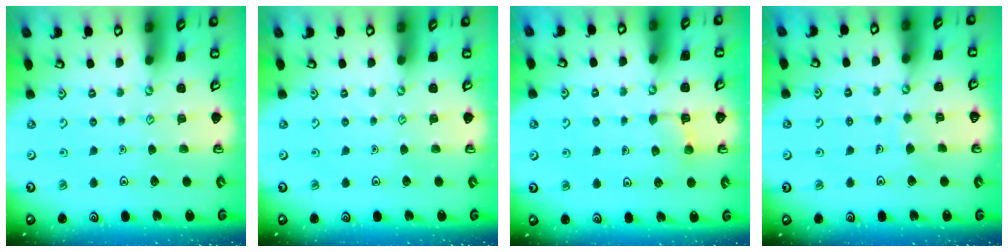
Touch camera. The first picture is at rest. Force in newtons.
{"total": 0.0}
{"total": 3.5, "press": 3.5, "slide": 0.6}
{"total": 3.9, "press": 3.9, "slide": 0.2}